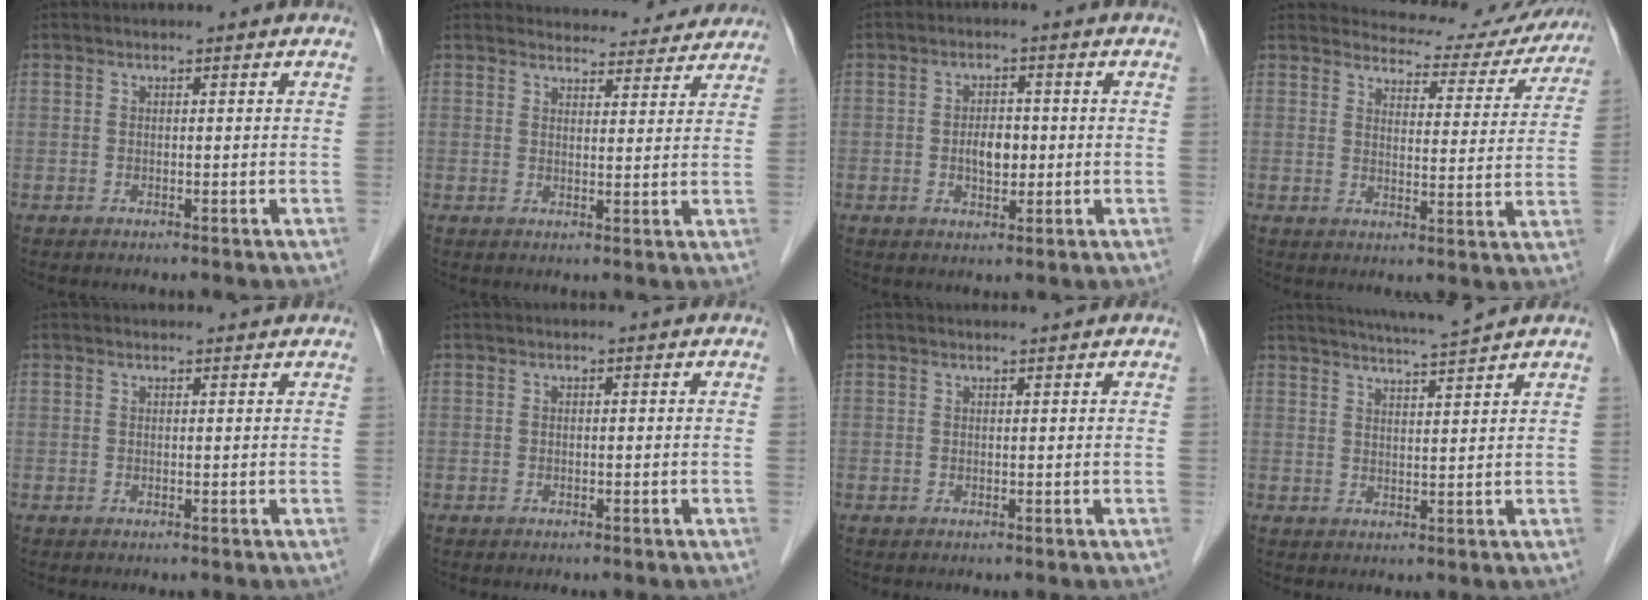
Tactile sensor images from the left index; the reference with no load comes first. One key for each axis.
{"total": 10.0, "fx": 9.6, "fy": 2.6, "fz": 1.0, "tx": 0.011, "ty": 0.007, "tz": 0.104}
{"total": 3.5, "fx": -0.3, "fy": 2.0, "fz": 2.9, "tx": -0.050, "ty": 0.003, "tz": -0.001}
{"total": 13.0, "fx": 12.5, "fy": 3.5, "fz": 1.1, "tx": 0.005, "ty": -0.018, "tz": 0.134}
{"total": 2.2, "fx": 2.1, "fy": 0.5, "fz": 0.2, "tx": -0.010, "ty": 0.011, "tz": 0.027}
{"total": 0.0}
{"total": 1.2, "fx": 1.1, "fy": -0.1, "fz": 0.3, "tx": -0.006, "ty": 0.004, "tz": 0.023}
{"total": 5.6, "fx": 5.1, "fy": -1.4, "fz": 1.8, "tx": -0.036, "ty": -0.002, "tz": 0.086}